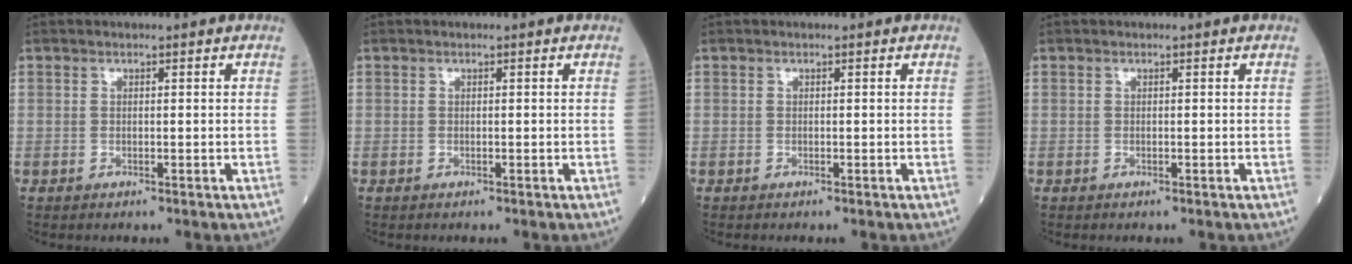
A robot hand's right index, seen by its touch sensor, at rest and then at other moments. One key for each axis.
{"total": 0.0}
{"total": 0.0}
{"total": 0.0}